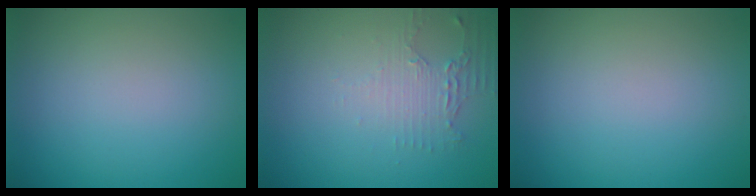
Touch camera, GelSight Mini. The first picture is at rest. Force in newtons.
{"total": 2.1, "press": 1.6, "slide": 1.4}
{"total": 0.0}